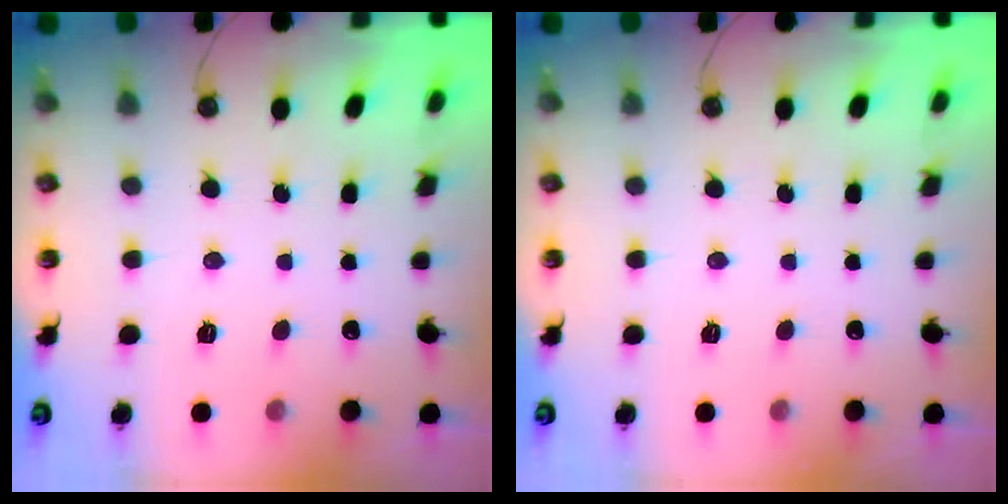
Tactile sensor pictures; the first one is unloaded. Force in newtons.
{"total": 0.0}